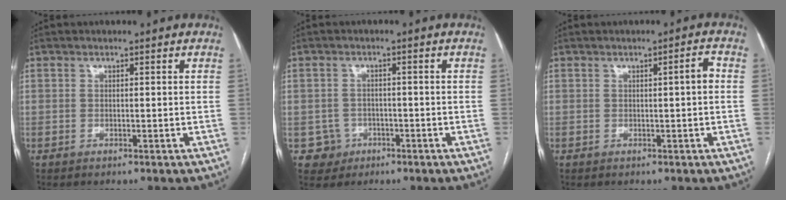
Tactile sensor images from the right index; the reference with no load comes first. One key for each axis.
{"total": 3.6, "fx": -1.3, "fy": 3.4, "fz": -0.4, "tx": 0.016, "ty": 0.014, "tz": -0.019}
{"total": 1.9, "fx": 0.1, "fy": 0.1, "fz": 1.9, "tx": -0.025, "ty": 0.004, "tz": 0.002}